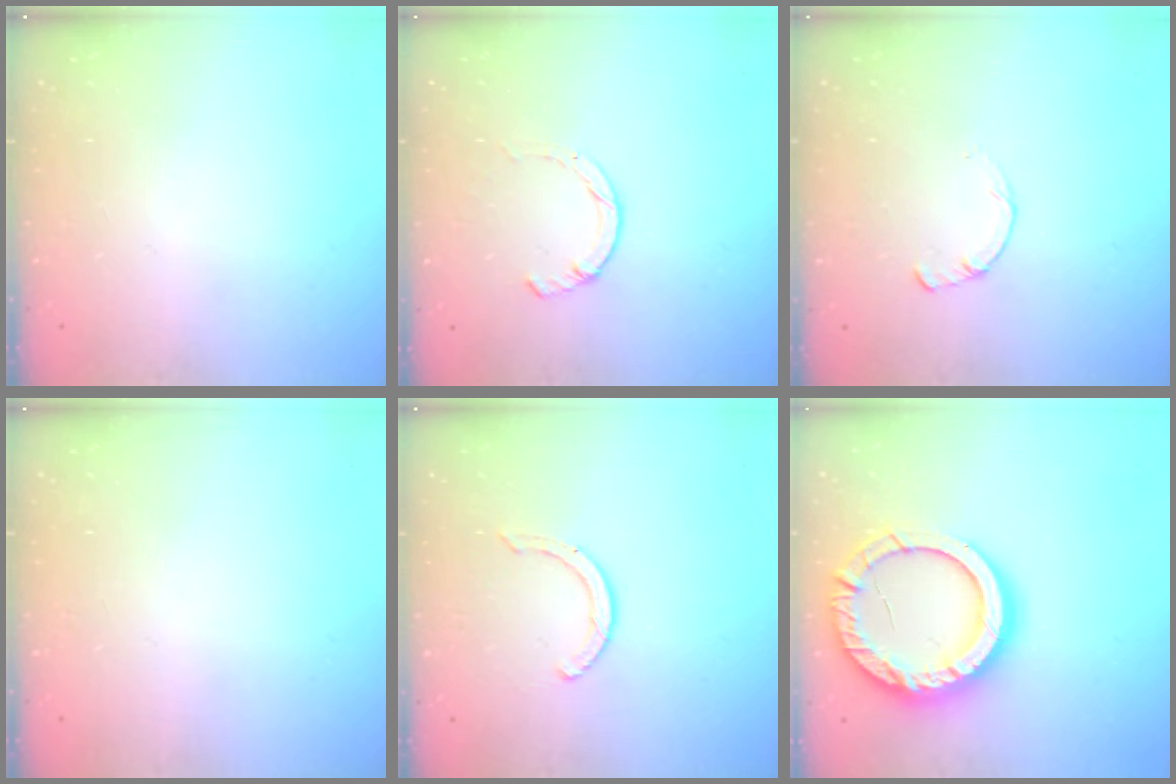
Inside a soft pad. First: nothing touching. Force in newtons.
{"total": 2.3, "press": 2.3, "slide": 0.5}
{"total": 2.2, "press": 2.2, "slide": 0.3}
{"total": 2.5, "press": 2.5, "slide": 0.2}
{"total": 2.9, "press": 2.9, "slide": 0.4}
{"total": 19.7, "press": 19.6, "slide": 1.7}